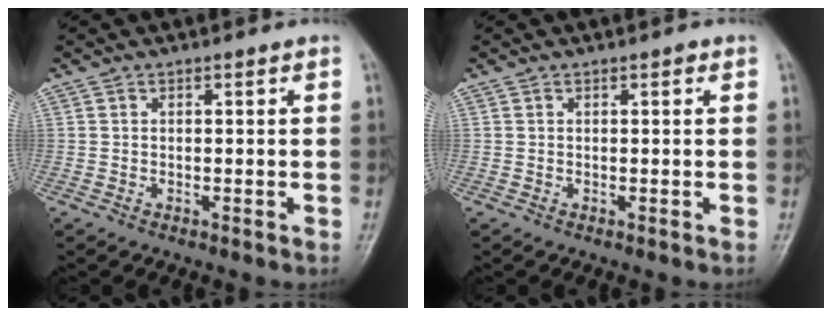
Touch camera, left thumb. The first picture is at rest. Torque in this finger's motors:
{"motor_torque": [0.11, 0.02, -0.08, 0.00, 0.00]}